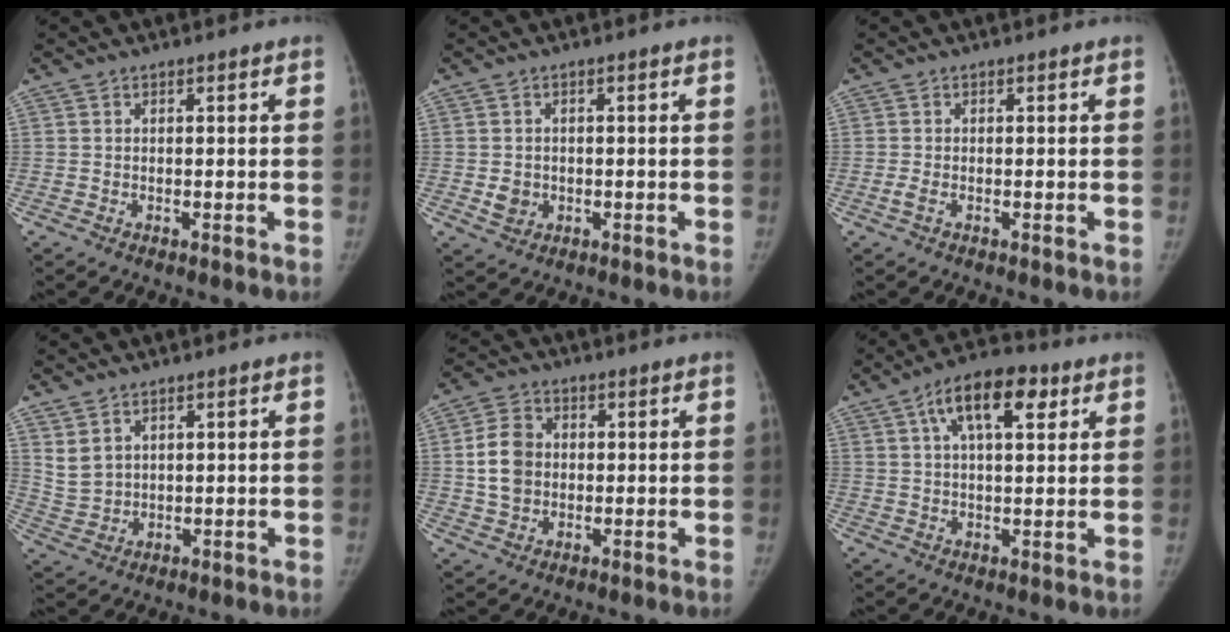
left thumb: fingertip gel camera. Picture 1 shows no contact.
{"total": 3.1, "force": [-0.5, 2.7, 1.4], "torque": [-0.015, 0.001, -0.002]}
{"total": 1.3, "force": [-0.6, 0.5, 1.1], "torque": [-0.029, -0.003, -0.012]}
{"total": 4.4, "force": [2.4, 3.0, 2.0], "torque": [-0.030, -0.015, 0.061]}
{"total": 8.0, "force": [0.4, 6.5, 4.6], "torque": [-0.070, 0.007, 0.006]}
{"total": 11.6, "force": [5.0, 5.2, 9.1], "torque": [-0.130, 0.007, 0.074]}